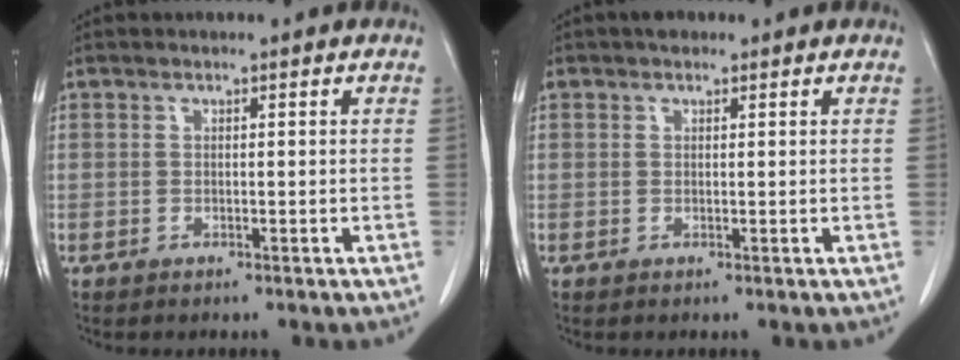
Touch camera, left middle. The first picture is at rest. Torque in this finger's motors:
{"motor_torque": [0.18, -0.11, -0.05, 0.01]}